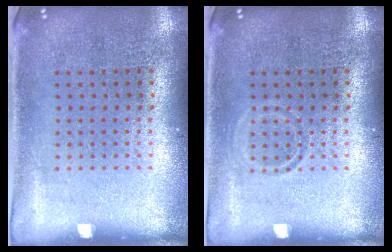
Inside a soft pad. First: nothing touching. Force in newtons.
{"total": 0.9, "press": 0.9, "slide": 0.2}